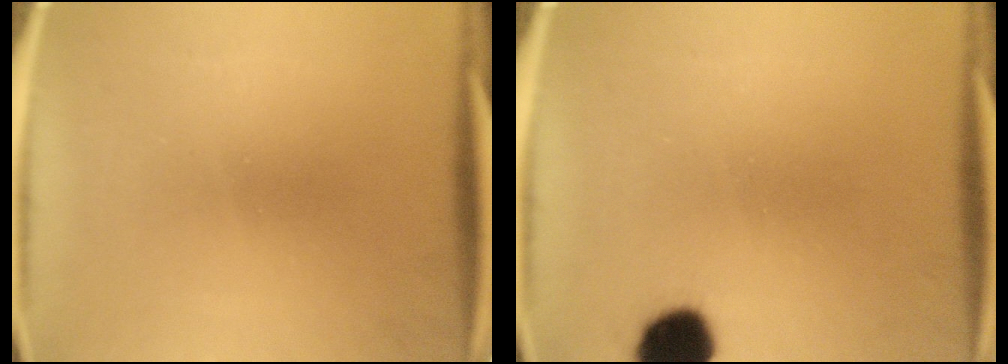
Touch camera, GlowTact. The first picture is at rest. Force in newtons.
{"total": 8.6}